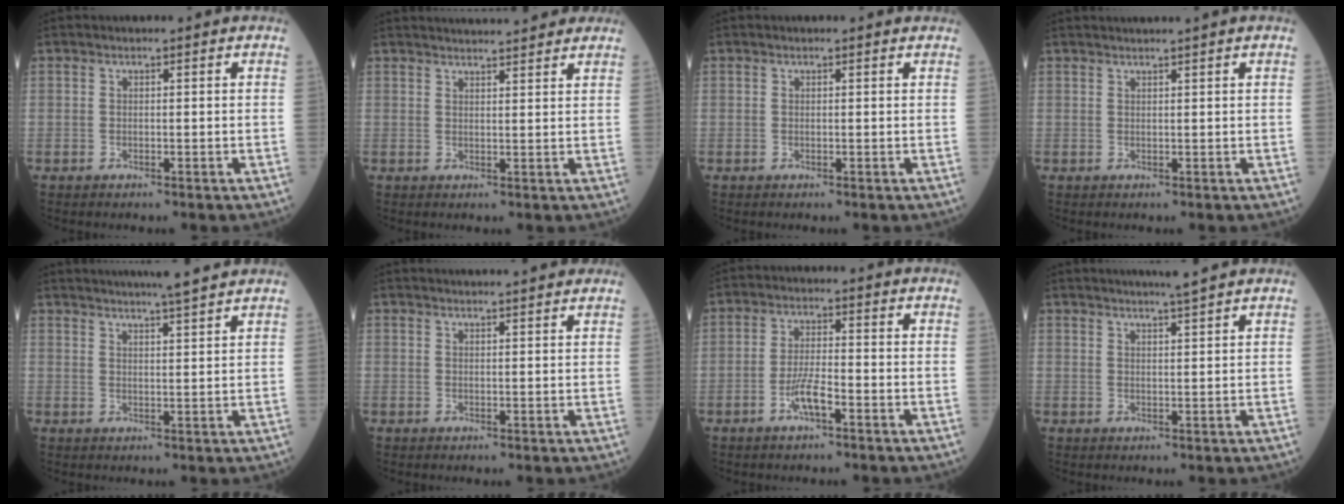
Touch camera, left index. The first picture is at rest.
{"total": 11.1, "force": [10.2, 1.3, 4.1], "torque": [-0.055, 0.025, 0.127]}
{"total": 1.1, "force": [1.1, 0.2, 0.2], "torque": [-0.007, 0.010, 0.007]}
{"total": 2.8, "force": [2.4, -0.9, 1.2], "torque": [-0.009, 0.016, 0.042]}
{"total": 10.0, "force": [9.0, -0.7, 4.2], "torque": [-0.069, 0.006, 0.119]}
{"total": 9.8, "force": [9.0, 0.6, 3.9], "torque": [-0.053, 0.028, 0.104]}
{"total": 4.3, "force": [-2.2, 0.7, 3.6], "torque": [-0.074, 0.001, -0.044]}
{"total": 4.7, "force": [4.1, -0.8, 2.1], "torque": [-0.034, 0.004, 0.059]}